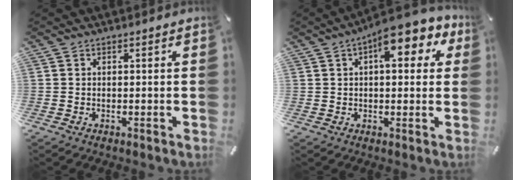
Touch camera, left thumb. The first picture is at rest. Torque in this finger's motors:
{"motor_torque": [0.76, 0.13, 0.50, 0.11, 0.04]}